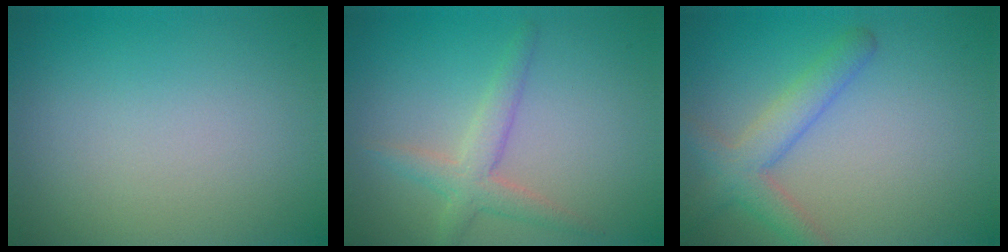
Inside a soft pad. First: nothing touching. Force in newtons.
{"total": 2.8, "press": 2.7, "slide": 0.3}
{"total": 3.6, "press": 3.6, "slide": 0.2}